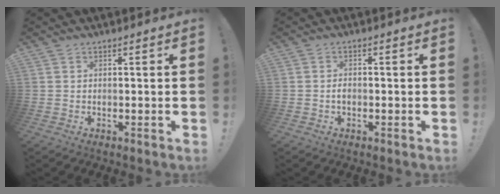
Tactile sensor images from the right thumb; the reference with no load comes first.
{"total": 1.4, "force": [-0.6, 0.7, 1.0], "torque": [-0.020, 0.006, -0.011]}